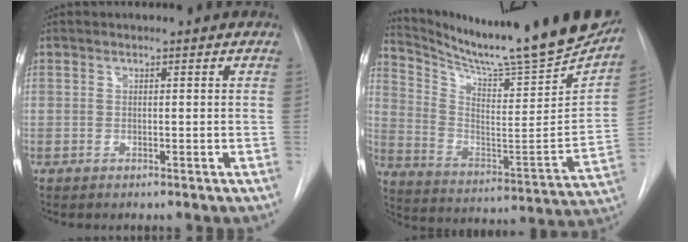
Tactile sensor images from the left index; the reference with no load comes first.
{"total": 25.2, "force": [22.6, 1.3, 11.0], "torque": [-0.187, -0.104, 0.321]}